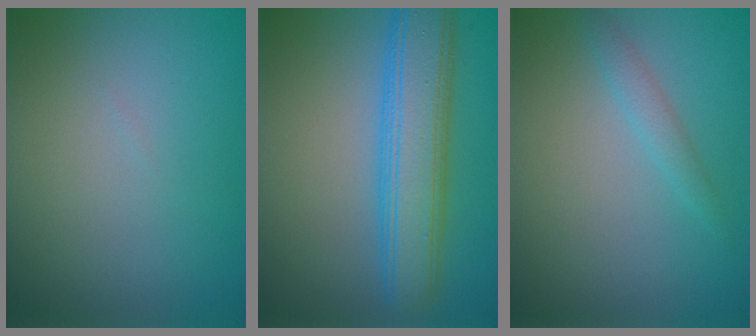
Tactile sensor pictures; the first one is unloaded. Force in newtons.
{"total": 6.6, "press": 6.6, "slide": 0.2}
{"total": 1.5, "press": 1.5, "slide": 0.1}